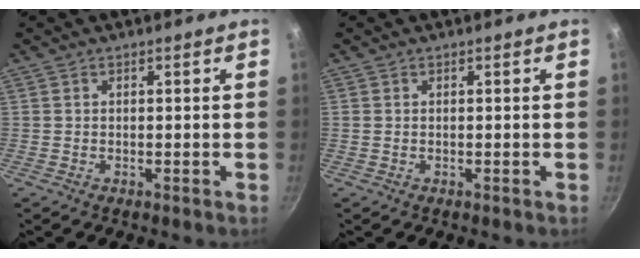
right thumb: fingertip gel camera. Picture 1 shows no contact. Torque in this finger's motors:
{"motor_torque": [-0.31, 0.01, 0.09, 0.42, 0.04]}